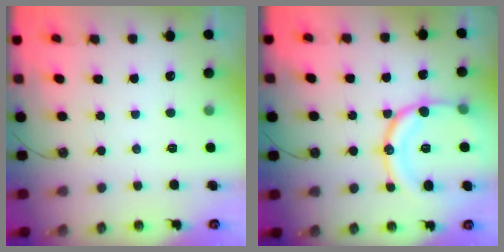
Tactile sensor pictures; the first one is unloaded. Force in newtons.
{"total": 17.5, "press": 17.5, "slide": 1.0}